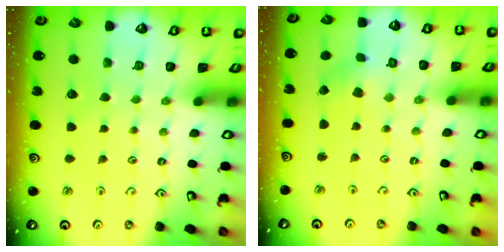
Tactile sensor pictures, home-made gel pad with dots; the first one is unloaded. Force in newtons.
{"total": 1.9, "press": 1.9, "slide": 0.2}